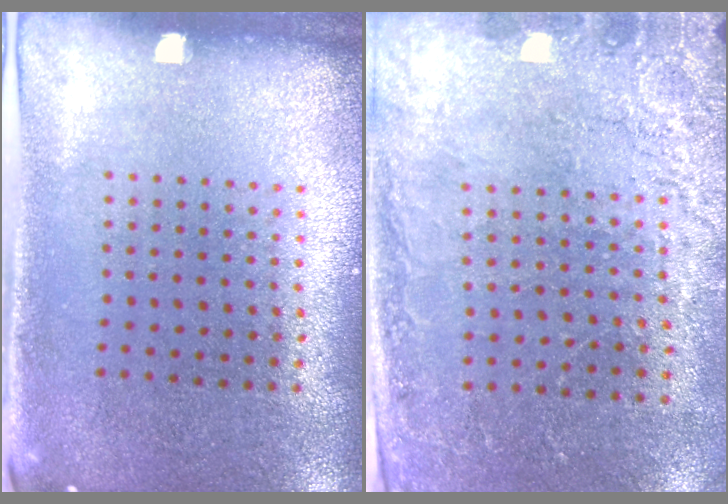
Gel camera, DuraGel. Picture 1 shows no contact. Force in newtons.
{"total": 2.5, "press": 2.4, "slide": 0.9}